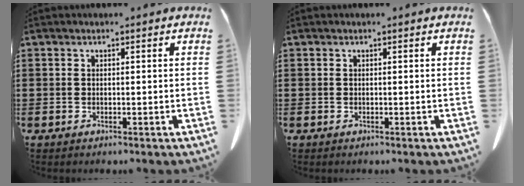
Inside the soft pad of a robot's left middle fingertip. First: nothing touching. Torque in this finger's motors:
{"motor_torque": [-0.11, 0.11, 0.00, 0.01]}